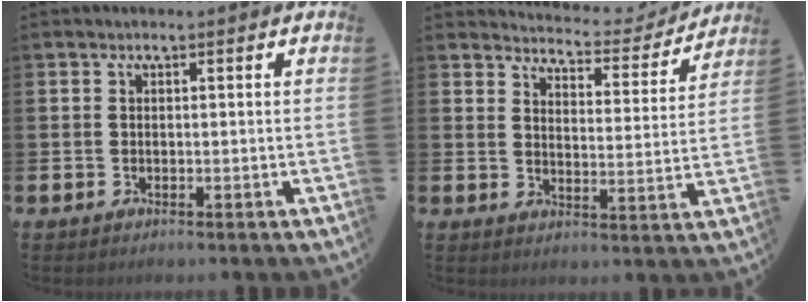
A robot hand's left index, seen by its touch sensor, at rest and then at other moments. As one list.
[{"total": 4.9, "force": [4.8, 0.8, 0.4], "torque": [-0.018, -0.043, 0.079]}]